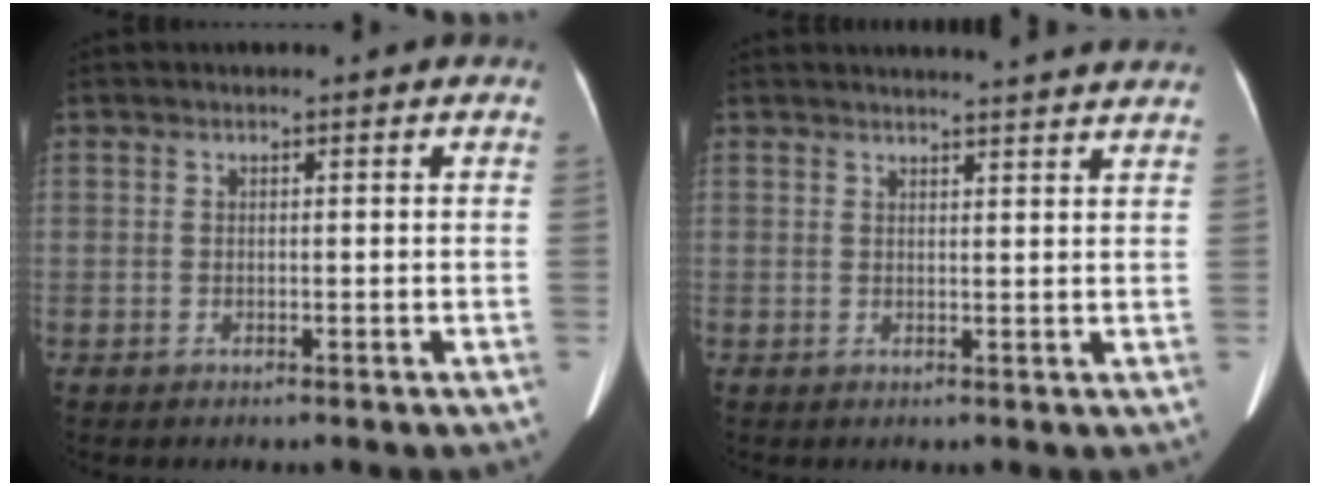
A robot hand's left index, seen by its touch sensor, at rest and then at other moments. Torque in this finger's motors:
{"motor_torque": [0.00, -0.38, -0.05, 0.03]}